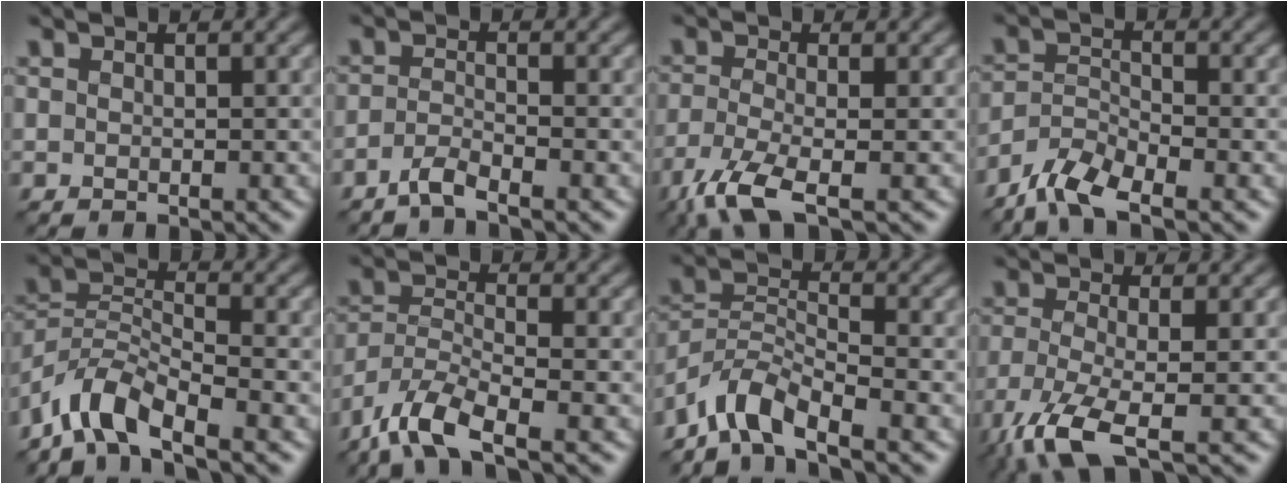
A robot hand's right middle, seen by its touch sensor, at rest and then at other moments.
{"total": 1.8, "force": [-1.5, 0.2, 1.1], "torque": [-0.023, 0.003, -0.040]}
{"total": 5.1, "force": [-3.1, 1.4, 3.8], "torque": [-0.085, -0.009, -0.072]}
{"total": 4.6, "force": [-3.7, 1.4, 2.3], "torque": [-0.047, -0.002, -0.080]}
{"total": 5.8, "force": [-4.4, 1.9, 3.1], "torque": [-0.058, 0.005, -0.096]}
{"total": 6.2, "force": [-4.5, 1.8, 3.9], "torque": [-0.078, -0.002, -0.096]}
{"total": 5.0, "force": [-3.9, 1.6, 2.6], "torque": [-0.046, 0.005, -0.086]}
{"total": 5.9, "force": [-3.4, 1.5, 4.6], "torque": [-0.106, -0.012, -0.077]}